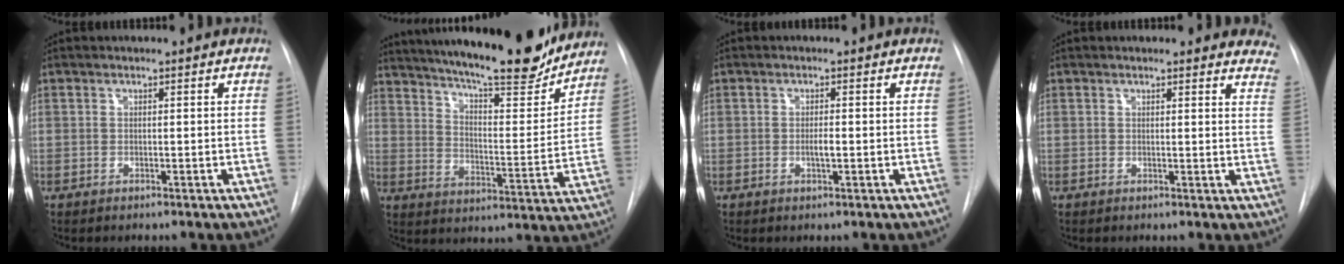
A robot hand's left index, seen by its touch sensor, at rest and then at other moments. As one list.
[{"total": 22.4, "force": [19.6, 3.2, 10.5], "torque": [-0.172, -0.036, 0.271]}, {"total": 1.6, "force": [-0.8, 0.2, 1.4], "torque": [-0.027, -0.006, -0.013]}, {"total": 9.4, "force": [8.9, 2.1, 2.2], "torque": [0.012, -0.039, 0.060]}]